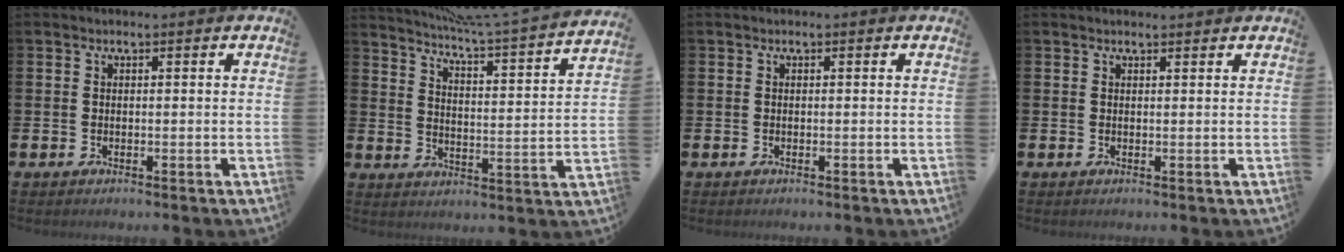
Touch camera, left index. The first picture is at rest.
{"total": 5.9, "force": [5.5, -0.8, 1.9], "torque": [-0.052, -0.054, 0.088]}
{"total": 0.0}
{"total": 0.7, "force": [0.6, 0.1, 0.1], "torque": [0.009, -0.004, 0.010]}